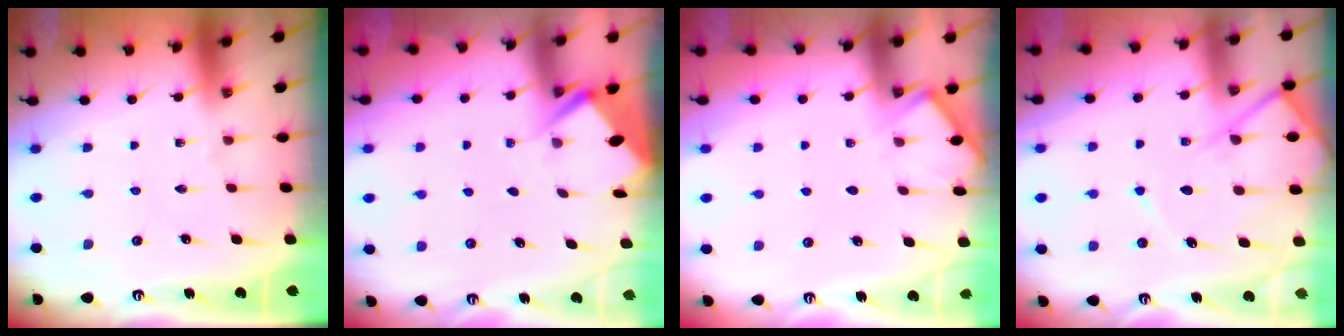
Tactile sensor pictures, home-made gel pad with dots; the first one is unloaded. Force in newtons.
{"total": 2.9, "press": 2.8, "slide": 0.4}
{"total": 3.7, "press": 3.7, "slide": 0.4}
{"total": 10.3, "press": 10.3, "slide": 1.0}